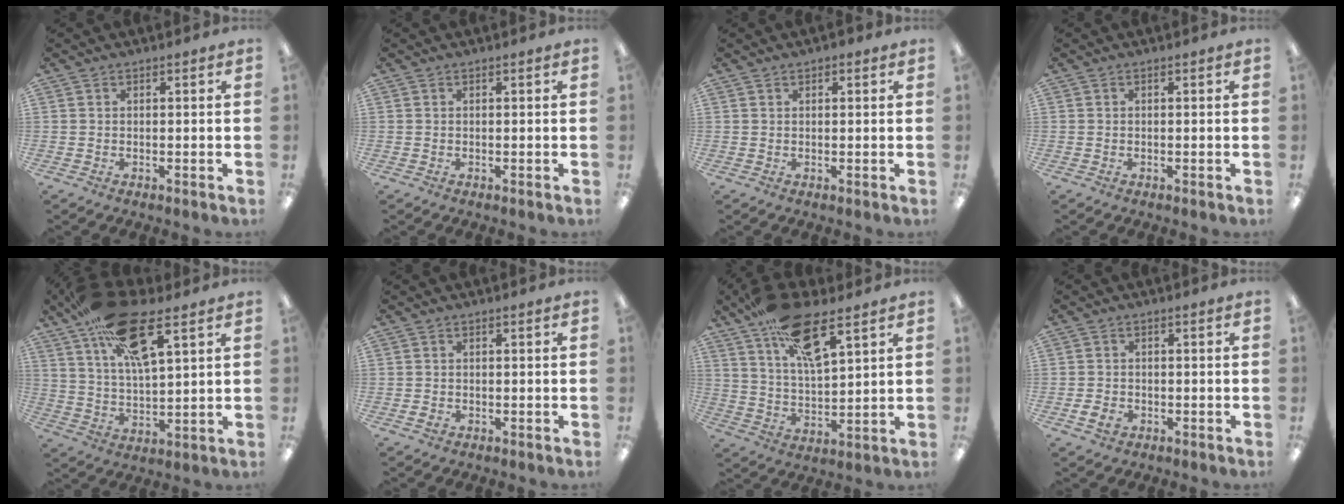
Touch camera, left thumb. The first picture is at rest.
{"total": 0.0}
{"total": 0.9, "force": [0.7, 0.5, 0.4], "torque": [-0.008, 0.003, 0.012]}
{"total": 0.0}
{"total": 20.3, "force": [11.9, 7.8, 14.5], "torque": [-0.252, -0.038, 0.204]}
{"total": 1.1, "force": [-0.4, 0.9, 0.5], "torque": [-0.008, 0.002, -0.007]}
{"total": 17.0, "force": [10.7, 6.0, 11.8], "torque": [-0.205, -0.044, 0.185]}
{"total": 3.0, "force": [-1.1, 2.2, 1.6], "torque": [-0.032, 0.003, -0.021]}